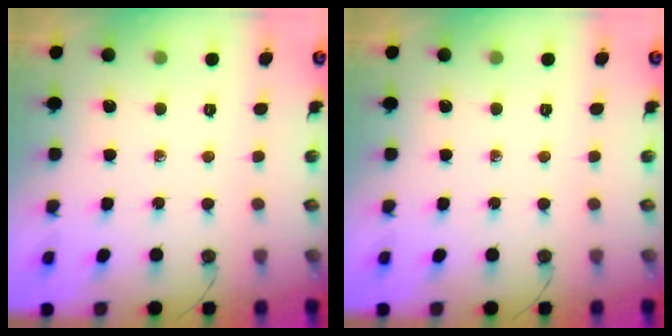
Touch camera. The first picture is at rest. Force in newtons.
{"total": 0.0}